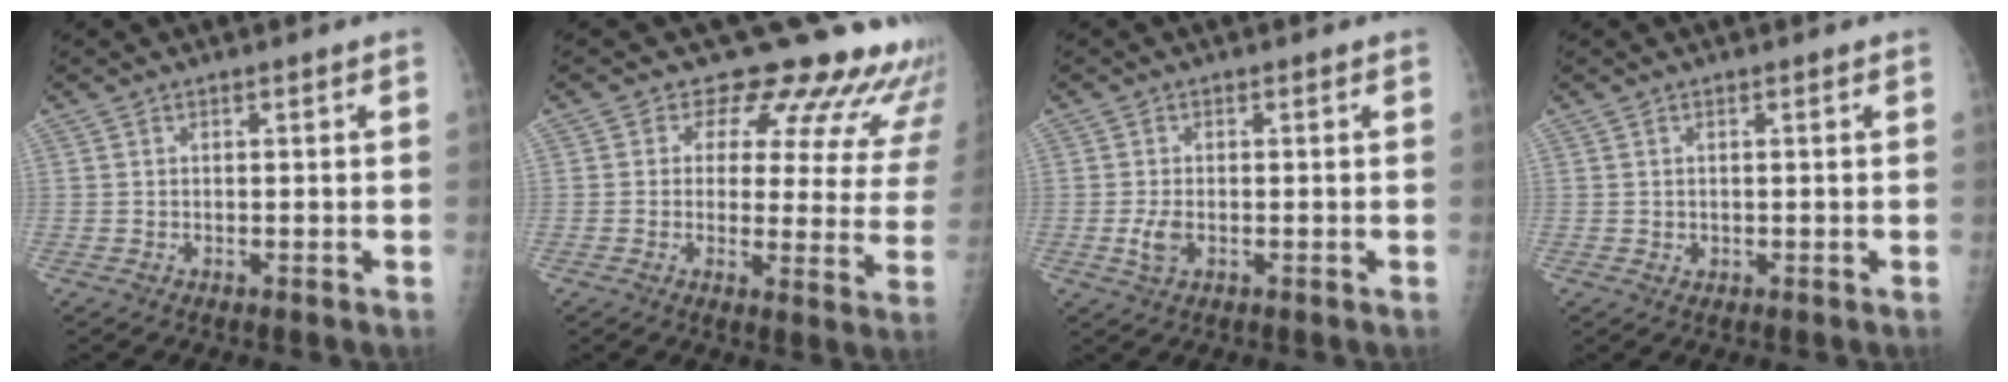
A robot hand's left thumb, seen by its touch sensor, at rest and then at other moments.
{"total": 17.3, "force": [15.2, 6.6, 5.0], "torque": [-0.002, -0.108, 0.150]}
{"total": 3.0, "force": [-0.6, 1.8, 2.4], "torque": [-0.051, -0.004, -0.011]}
{"total": 0.7, "force": [0.1, 0.7, 0.2], "torque": [0.000, 0.000, 0.003]}